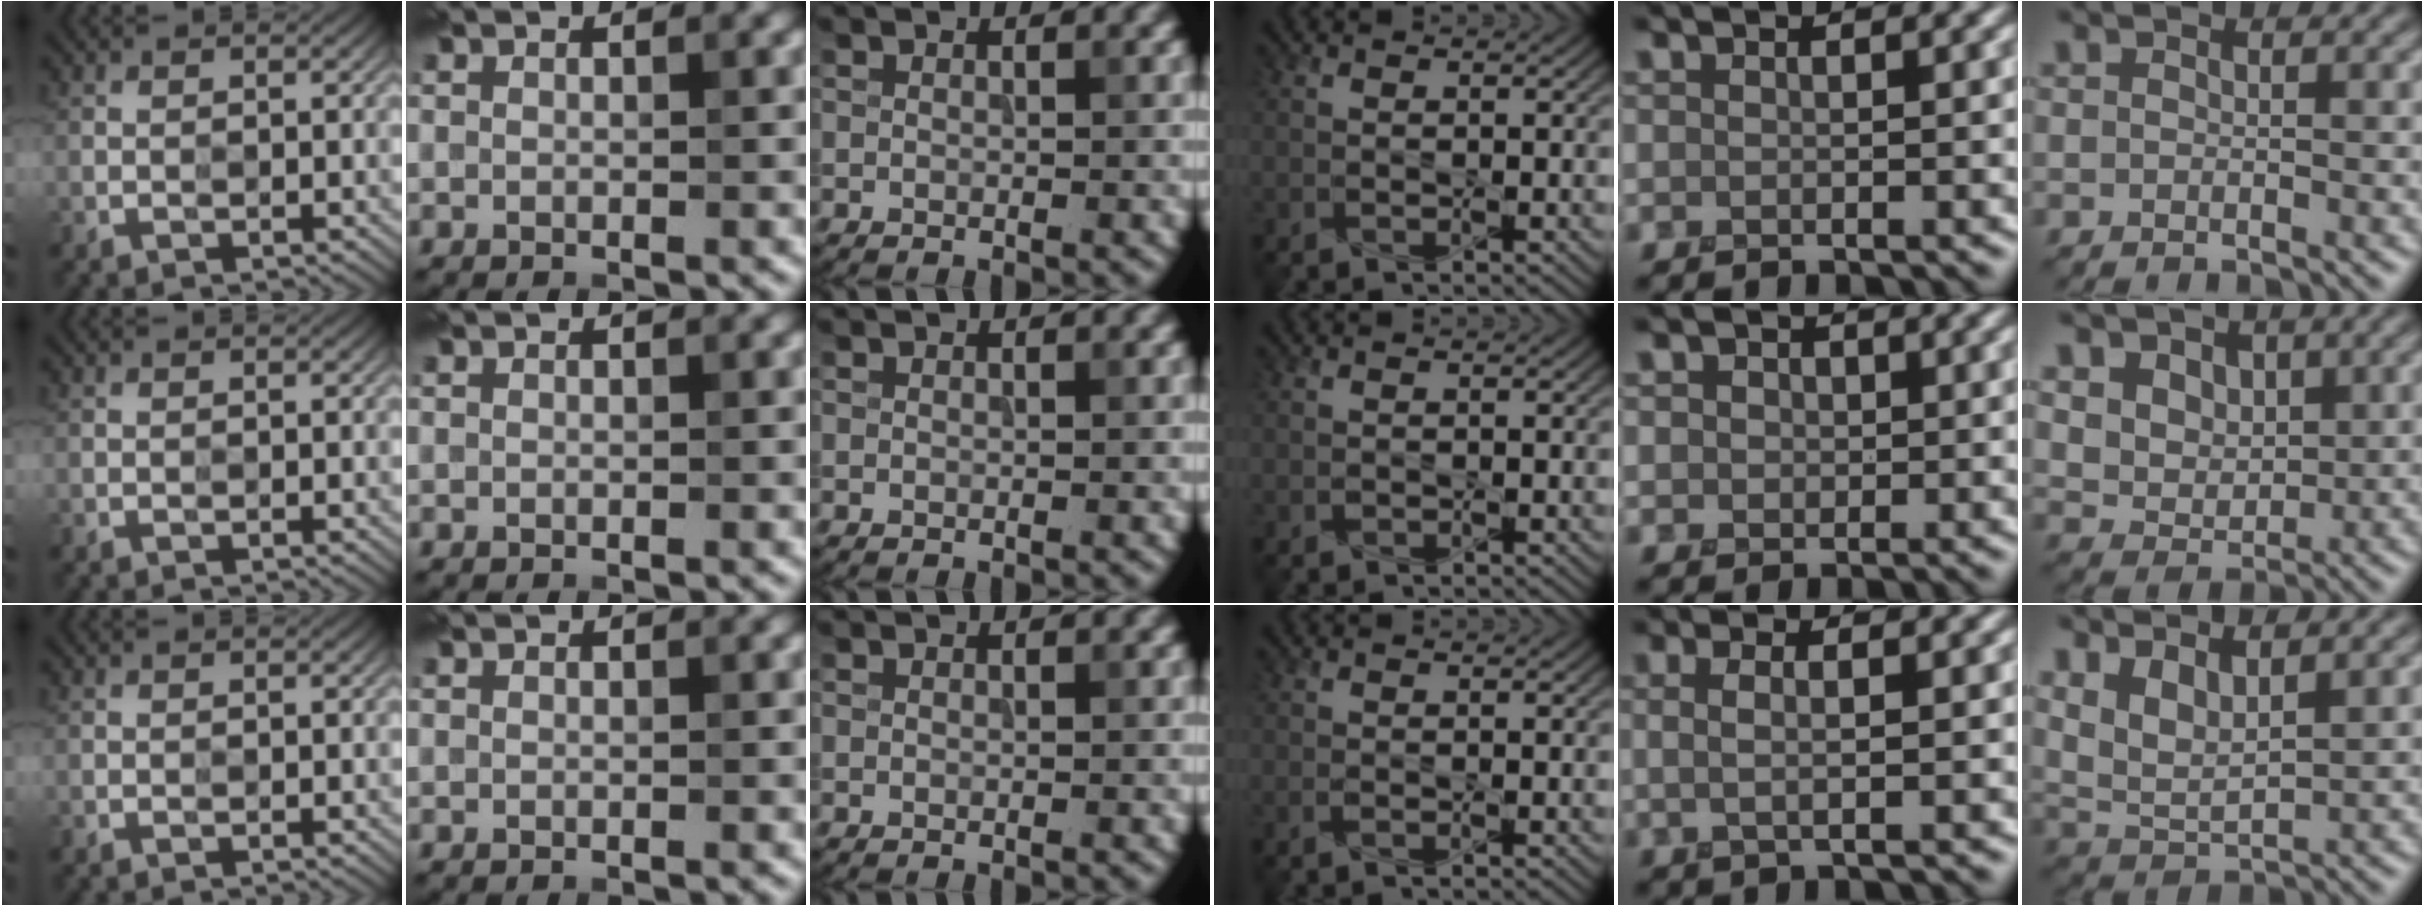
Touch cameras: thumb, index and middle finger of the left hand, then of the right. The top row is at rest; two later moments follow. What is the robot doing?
{"motion": "press", "object": "memory foam"}